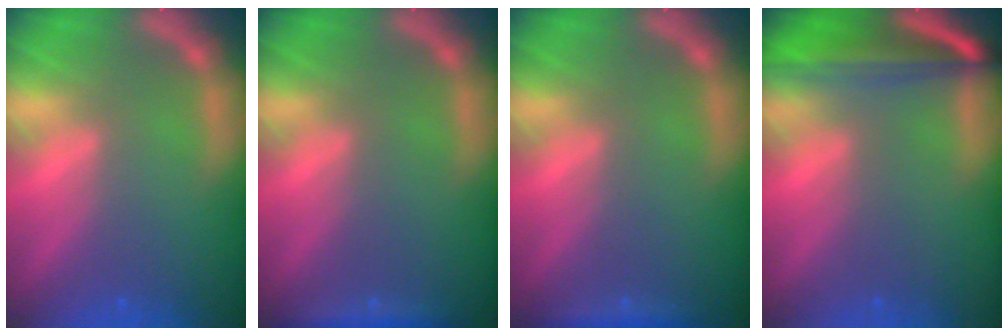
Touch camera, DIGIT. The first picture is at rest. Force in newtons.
{"total": 1.9}
{"total": 1.4}
{"total": 8.1}